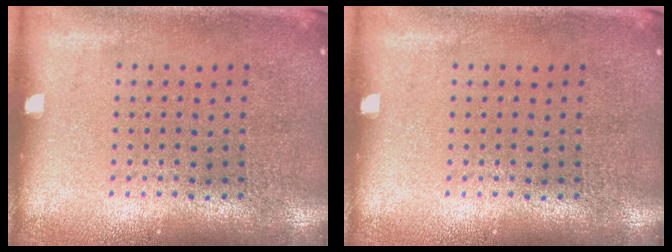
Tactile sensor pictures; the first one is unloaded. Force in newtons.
{"total": 0.0}